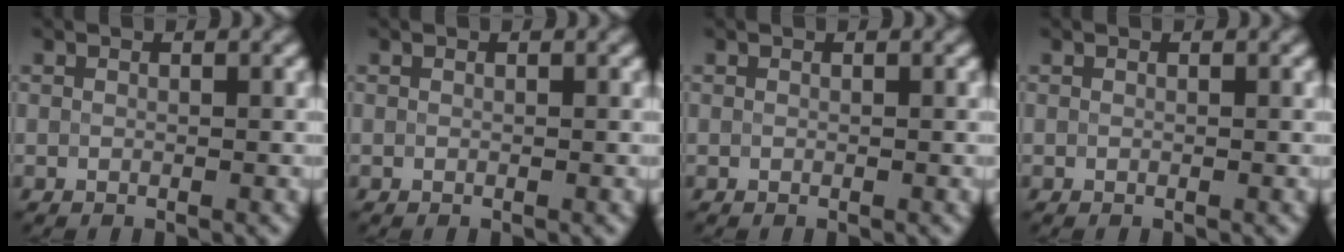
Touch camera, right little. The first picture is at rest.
{"total": 0.0}
{"total": 0.0}
{"total": 0.0}